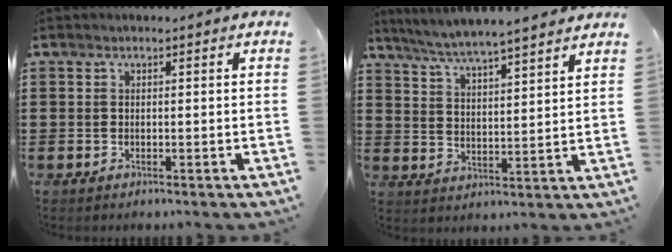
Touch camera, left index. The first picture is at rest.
{"total": 5.3, "force": [5.0, -0.3, 1.7], "torque": [-0.053, -0.027, 0.087]}